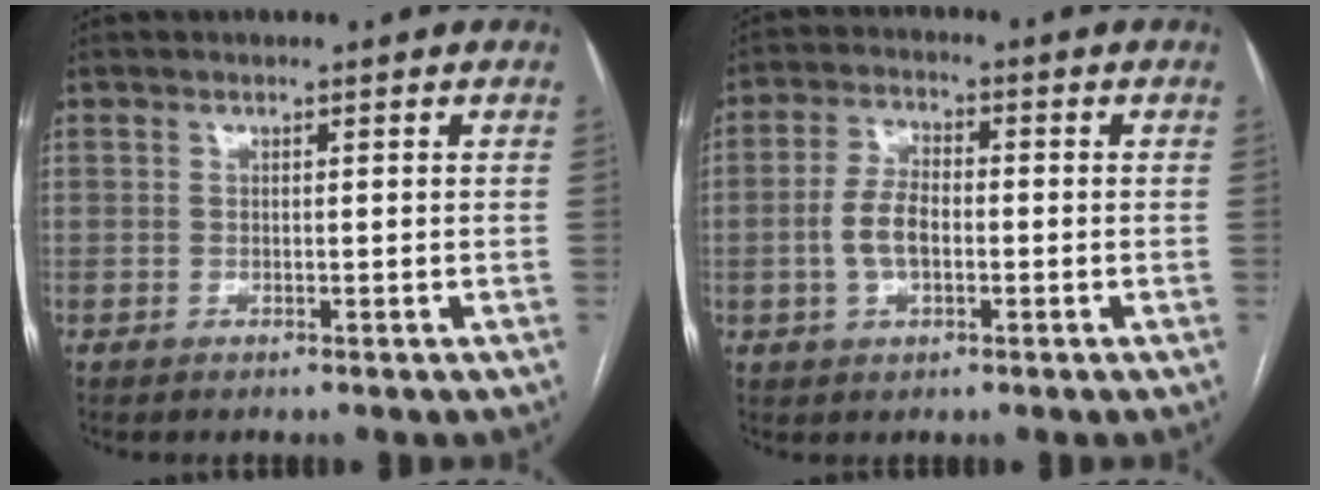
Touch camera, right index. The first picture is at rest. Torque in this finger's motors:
{"motor_torque": [0.82, -0.08, 0.54, 0.05]}